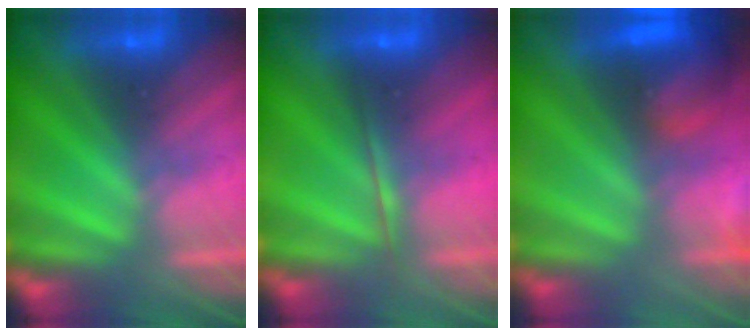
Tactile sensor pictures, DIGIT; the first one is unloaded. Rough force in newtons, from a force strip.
{"total": 1.7}
{"total": 8.6}